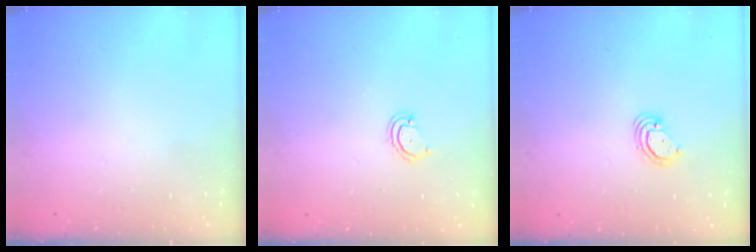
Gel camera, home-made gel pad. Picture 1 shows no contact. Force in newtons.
{"total": 3.5, "press": 3.5, "slide": 0.3}
{"total": 3.0, "press": 3.0, "slide": 0.2}